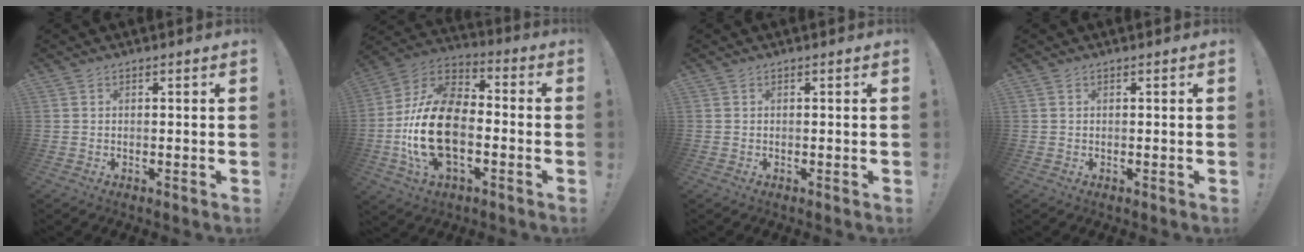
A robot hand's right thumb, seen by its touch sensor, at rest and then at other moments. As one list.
[{"total": 22.1, "force": [-4.6, 13.2, 17.1], "torque": [-0.335, 0.028, -0.068]}, {"total": 0.0}, {"total": 0.0}]